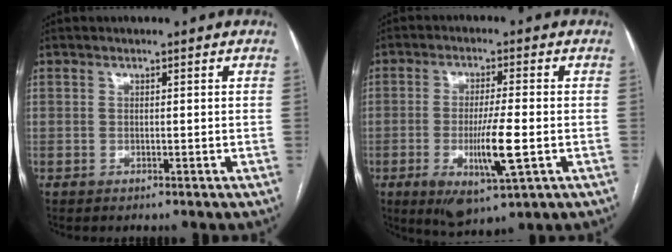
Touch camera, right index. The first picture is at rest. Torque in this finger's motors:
{"motor_torque": [0.97, -0.44, 0.56, 0.14]}